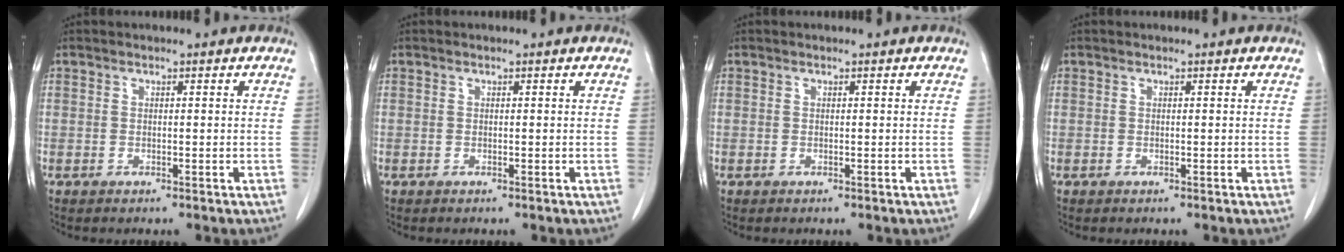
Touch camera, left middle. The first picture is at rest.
{"total": 0.0}
{"total": 0.0}
{"total": 0.0}